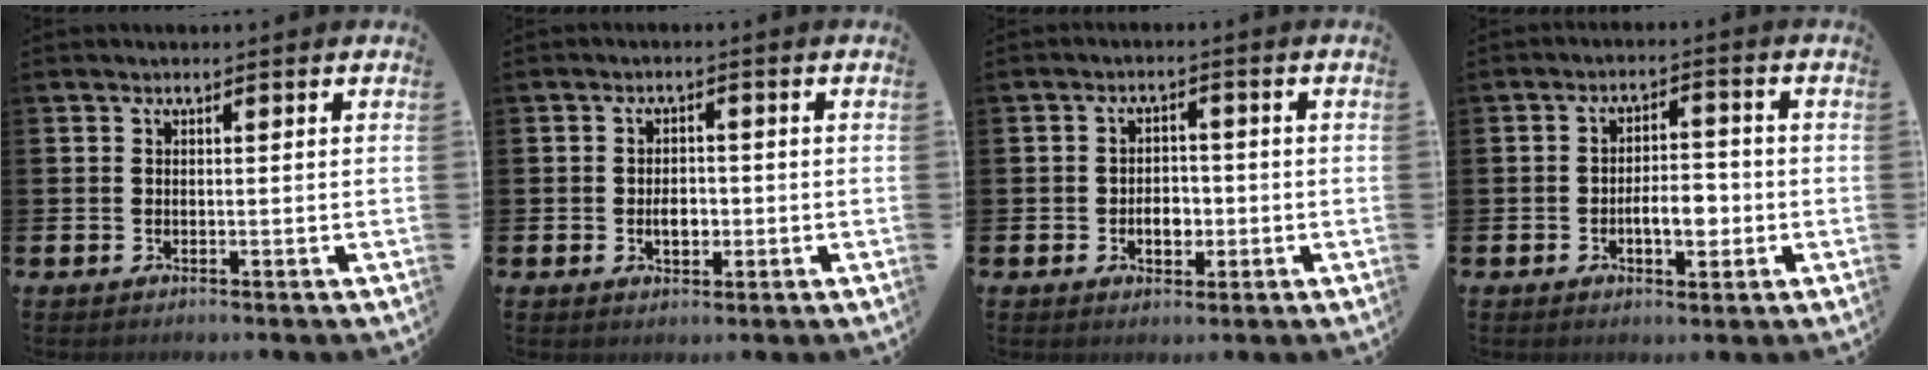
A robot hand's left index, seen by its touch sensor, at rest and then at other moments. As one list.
[{"total": 2.8, "force": [-0.7, 1.8, 2.1], "torque": [-0.023, -0.005, -0.018]}, {"total": 3.1, "force": [-0.9, 2.2, 2.1], "torque": [-0.025, -0.004, -0.023]}, {"total": 4.7, "force": [-1.4, 2.4, 3.8], "torque": [-0.060, 0.005, -0.031]}]